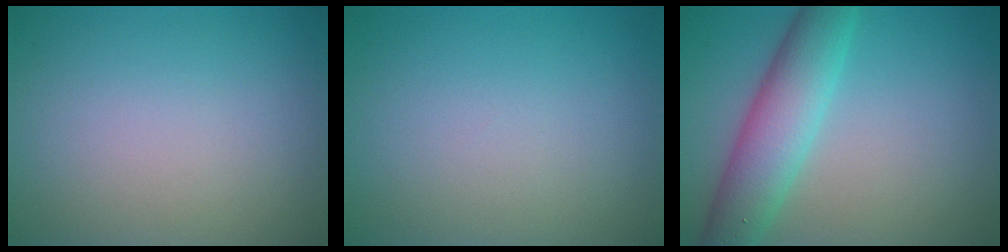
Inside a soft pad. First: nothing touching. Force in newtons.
{"total": 0.0}
{"total": 6.2, "press": 6.2, "slide": 0.2}